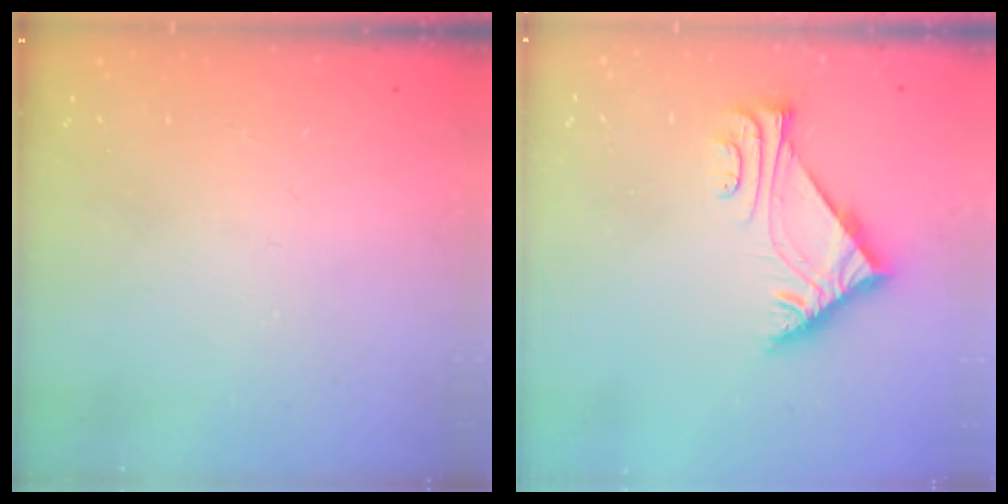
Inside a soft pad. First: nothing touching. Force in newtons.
{"total": 6.4, "press": 6.3, "slide": 0.9}